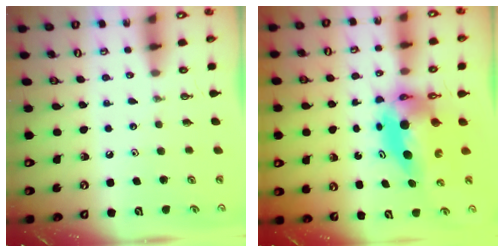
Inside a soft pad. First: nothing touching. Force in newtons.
{"total": 7.7, "press": 7.7, "slide": 0.9}